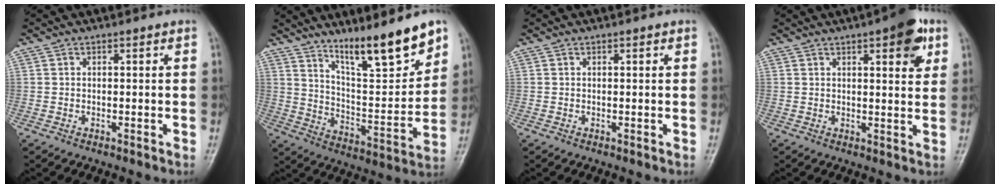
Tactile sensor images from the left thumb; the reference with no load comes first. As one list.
[{"total": 15.6, "force": [11.3, 3.0, 10.3], "torque": [-0.136, -0.079, 0.197]}, {"total": 0.6, "force": [0.2, 0.2, 0.5], "torque": [-0.007, 0.000, 0.003]}, {"total": 8.3, "force": [3.9, 2.7, 6.8], "torque": [-0.068, -0.011, 0.045]}]